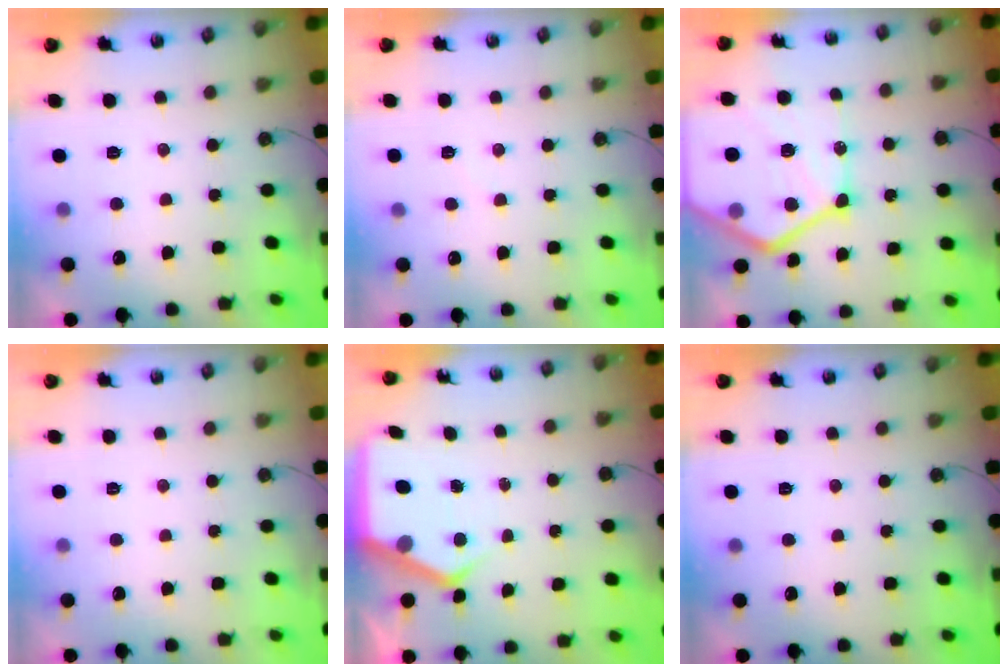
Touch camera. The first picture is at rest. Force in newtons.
{"total": 3.5, "press": 3.5, "slide": 0.2}
{"total": 26.9, "press": 26.8, "slide": 2.9}
{"total": 0.0}
{"total": 5.0, "press": 5.0, "slide": 0.2}
{"total": 0.0}